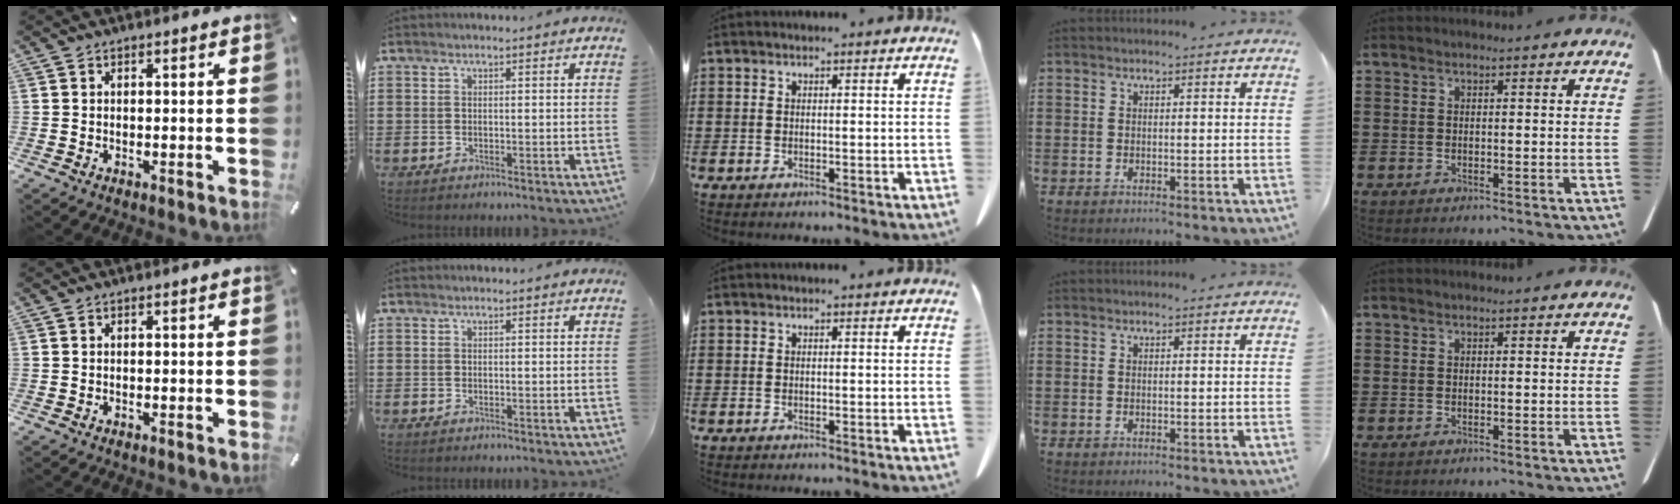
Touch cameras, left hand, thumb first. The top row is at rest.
{}